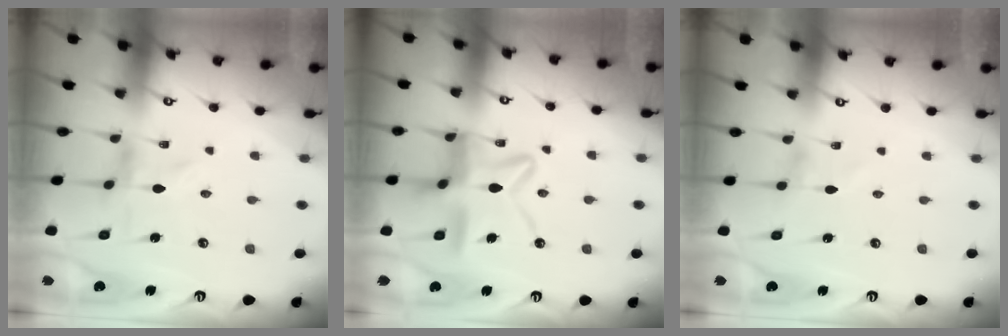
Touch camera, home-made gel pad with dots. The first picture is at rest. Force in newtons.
{"total": 13.2, "press": 13.2, "slide": 1.1}
{"total": 1.4, "press": 1.4, "slide": 0.1}